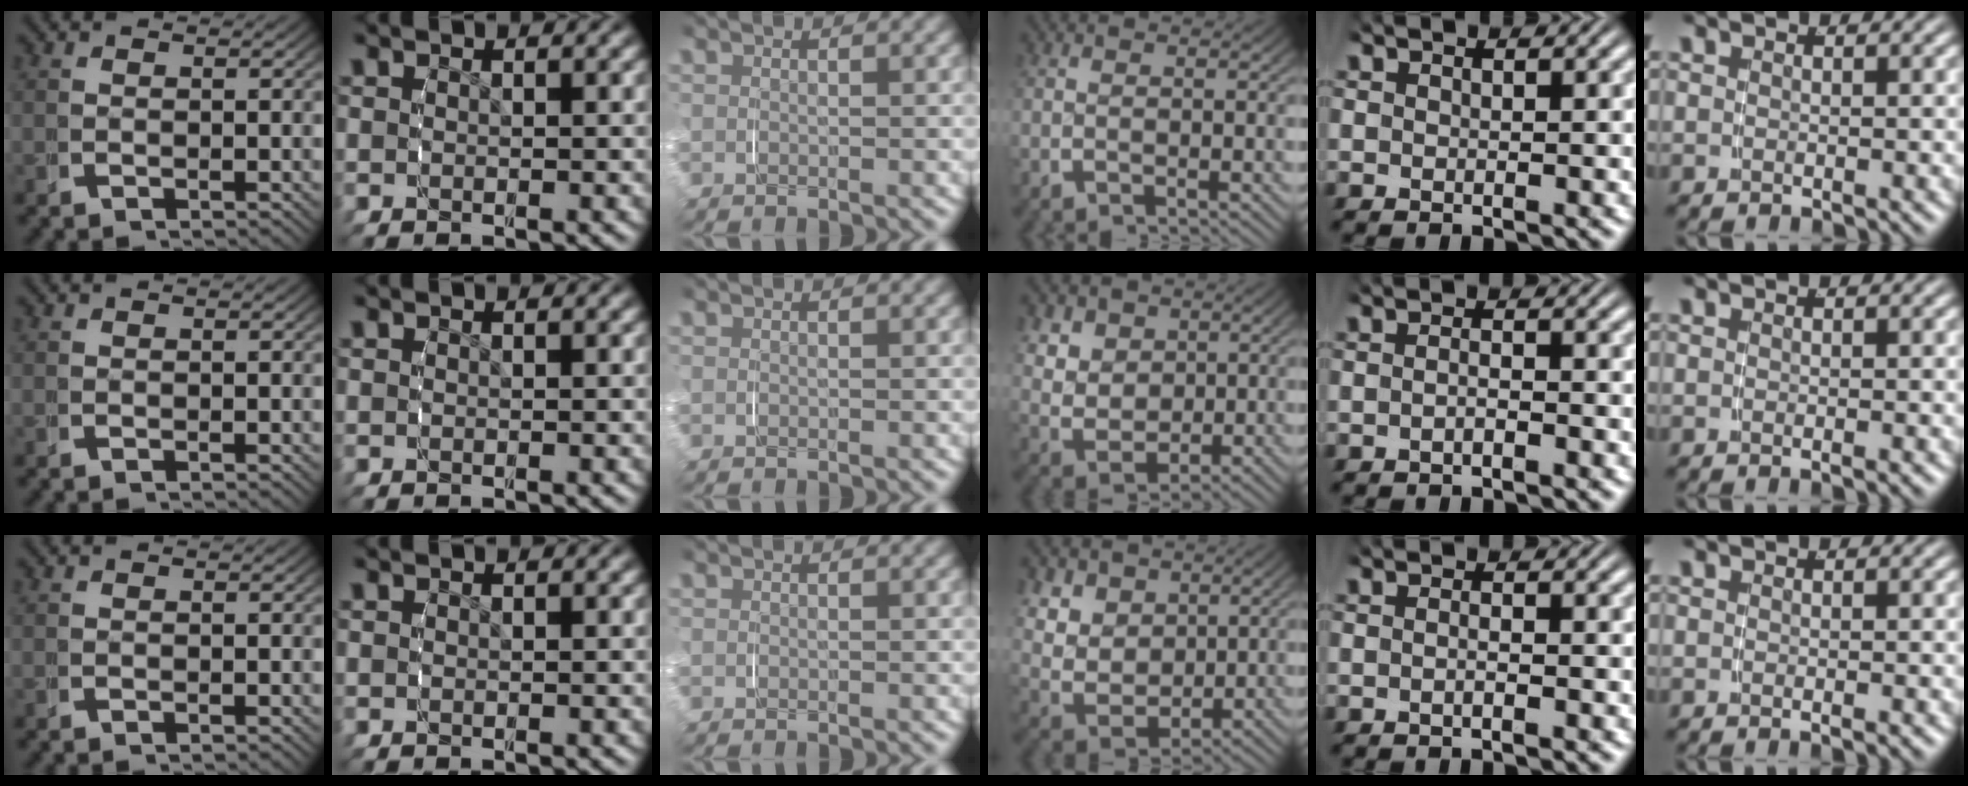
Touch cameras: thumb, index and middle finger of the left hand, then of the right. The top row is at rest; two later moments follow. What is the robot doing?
{"motion": "grasp_and_lifting", "object": "napkin"}